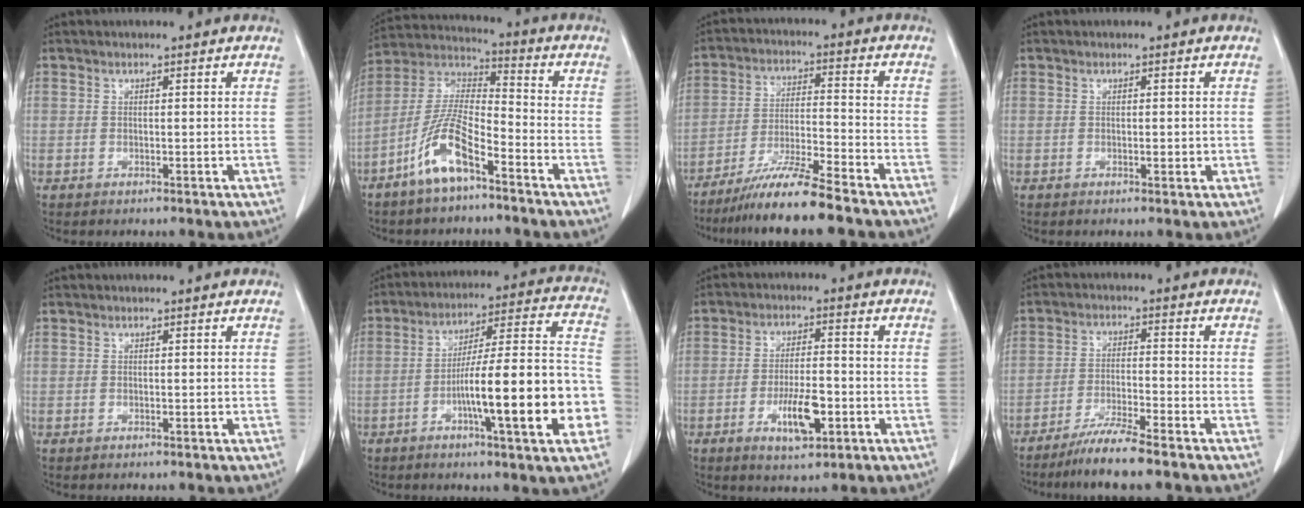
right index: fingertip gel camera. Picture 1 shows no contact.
{"total": 10.9, "force": [-6.4, 2.7, 8.3], "torque": [-0.180, -0.002, -0.126]}
{"total": 9.9, "force": [-8.1, -0.8, 5.6], "torque": [-0.096, -0.024, -0.148]}
{"total": 1.0, "force": [-0.1, 0.6, 0.9], "torque": [-0.009, 0.002, -0.001]}
{"total": 0.0}
{"total": 19.7, "force": [-6.1, 1.4, 18.7], "torque": [-0.237, 0.019, -0.089]}
{"total": 7.2, "force": [-2.7, 2.3, 6.3], "torque": [-0.109, -0.001, -0.039]}
{"total": 6.7, "force": [-5.5, -0.6, 3.8], "torque": [-0.066, -0.022, -0.101]}